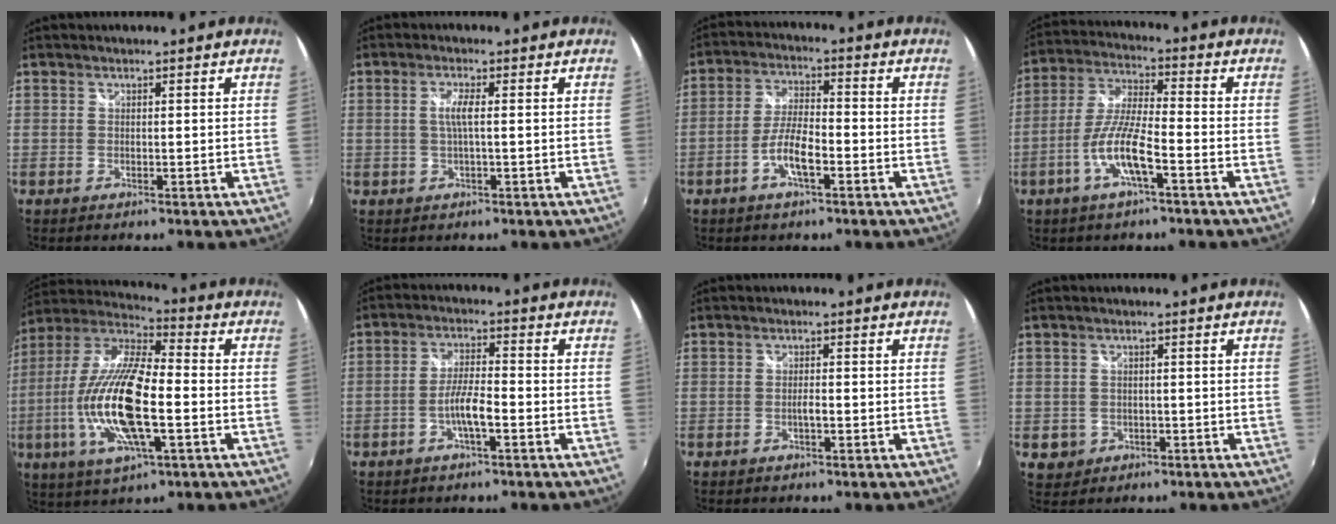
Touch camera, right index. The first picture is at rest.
{"total": 2.9, "force": [0.1, 0.1, 2.8], "torque": [-0.056, 0.000, -0.001]}
{"total": 6.7, "force": [-3.2, 1.7, 5.6], "torque": [-0.117, 0.003, -0.059]}
{"total": 9.7, "force": [-4.4, 1.6, 8.5], "torque": [-0.183, -0.002, -0.084]}
{"total": 20.0, "force": [-4.2, 6.2, 18.6], "torque": [-0.378, -0.013, -0.086]}
{"total": 5.2, "force": [-2.3, 0.8, 4.6], "torque": [-0.093, 0.002, -0.042]}
{"total": 1.3, "force": [-0.6, 0.2, 1.2], "torque": [-0.023, -0.001, -0.010]}
{"total": 3.3, "force": [-0.7, 3.1, 0.7], "torque": [-0.020, 0.000, -0.004]}